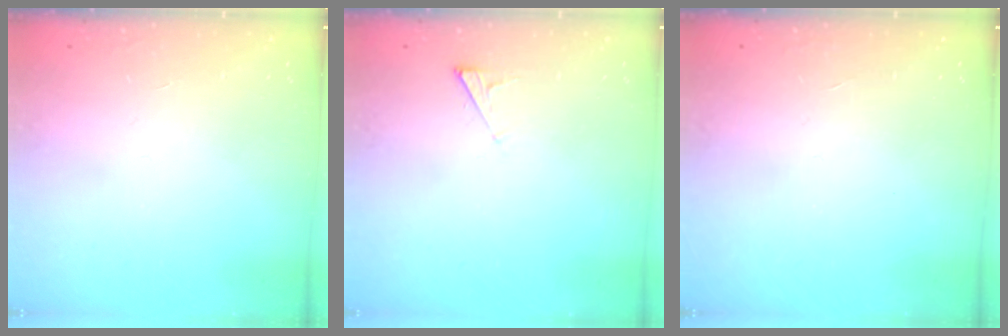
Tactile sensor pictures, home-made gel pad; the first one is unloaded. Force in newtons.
{"total": 2.5, "press": 2.4, "slide": 0.3}
{"total": 0.0}